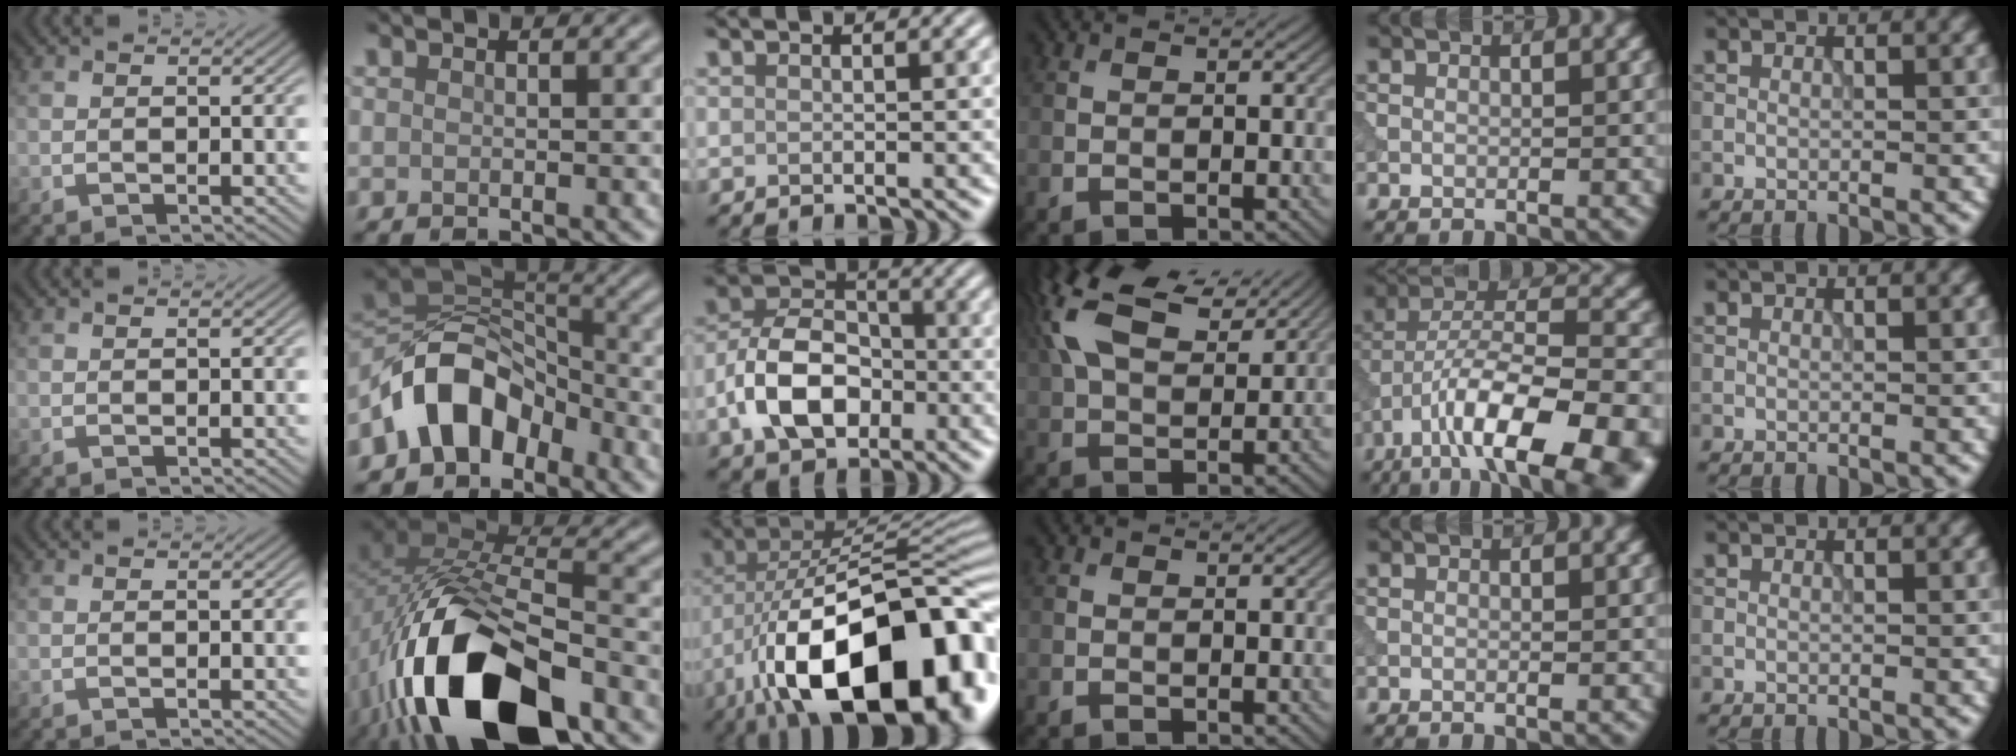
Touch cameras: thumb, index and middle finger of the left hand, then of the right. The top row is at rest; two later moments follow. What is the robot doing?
{"motion": "insert", "object": "power adapter"}